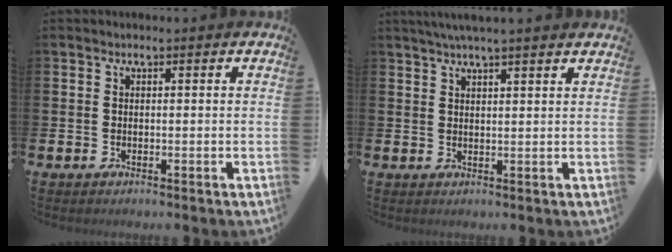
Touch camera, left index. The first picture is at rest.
{"total": 3.2, "force": [3.0, -0.3, 1.3], "torque": [-0.031, -0.005, 0.054]}